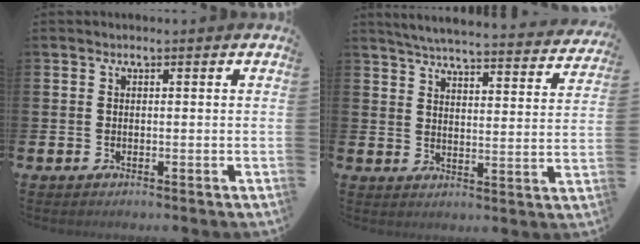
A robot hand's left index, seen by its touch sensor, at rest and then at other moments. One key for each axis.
{"total": 5.3, "fx": 5.1, "fy": 0.2, "fz": 1.4, "tx": -0.040, "ty": -0.044, "tz": 0.083}